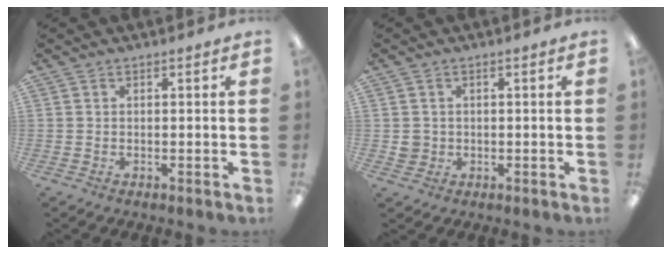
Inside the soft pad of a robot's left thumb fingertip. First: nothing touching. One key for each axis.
{"total": 2.8, "fx": 0.1, "fy": 2.7, "fz": 0.7, "tx": -0.007, "ty": 0.001, "tz": 0.001}